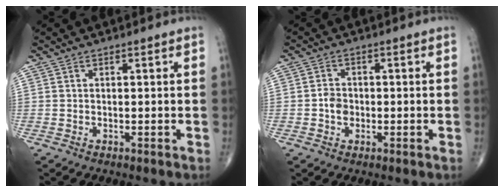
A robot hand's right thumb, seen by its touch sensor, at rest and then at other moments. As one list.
[{"total": 2.8, "force": [-0.6, 2.3, 1.5], "torque": [-0.013, 0.008, -0.015]}]